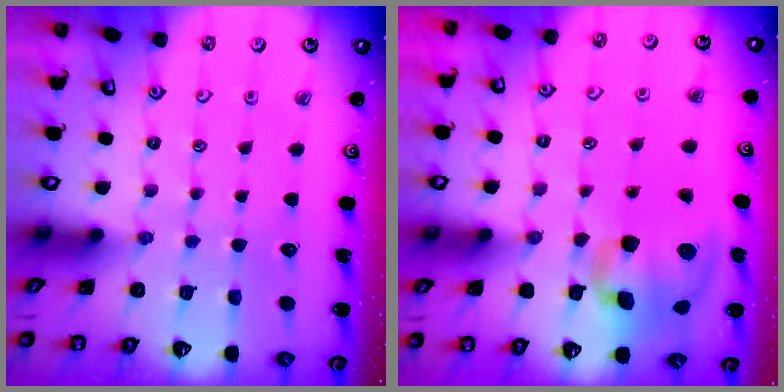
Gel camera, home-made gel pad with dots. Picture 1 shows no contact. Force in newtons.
{"total": 14.3, "press": 14.1, "slide": 2.1}